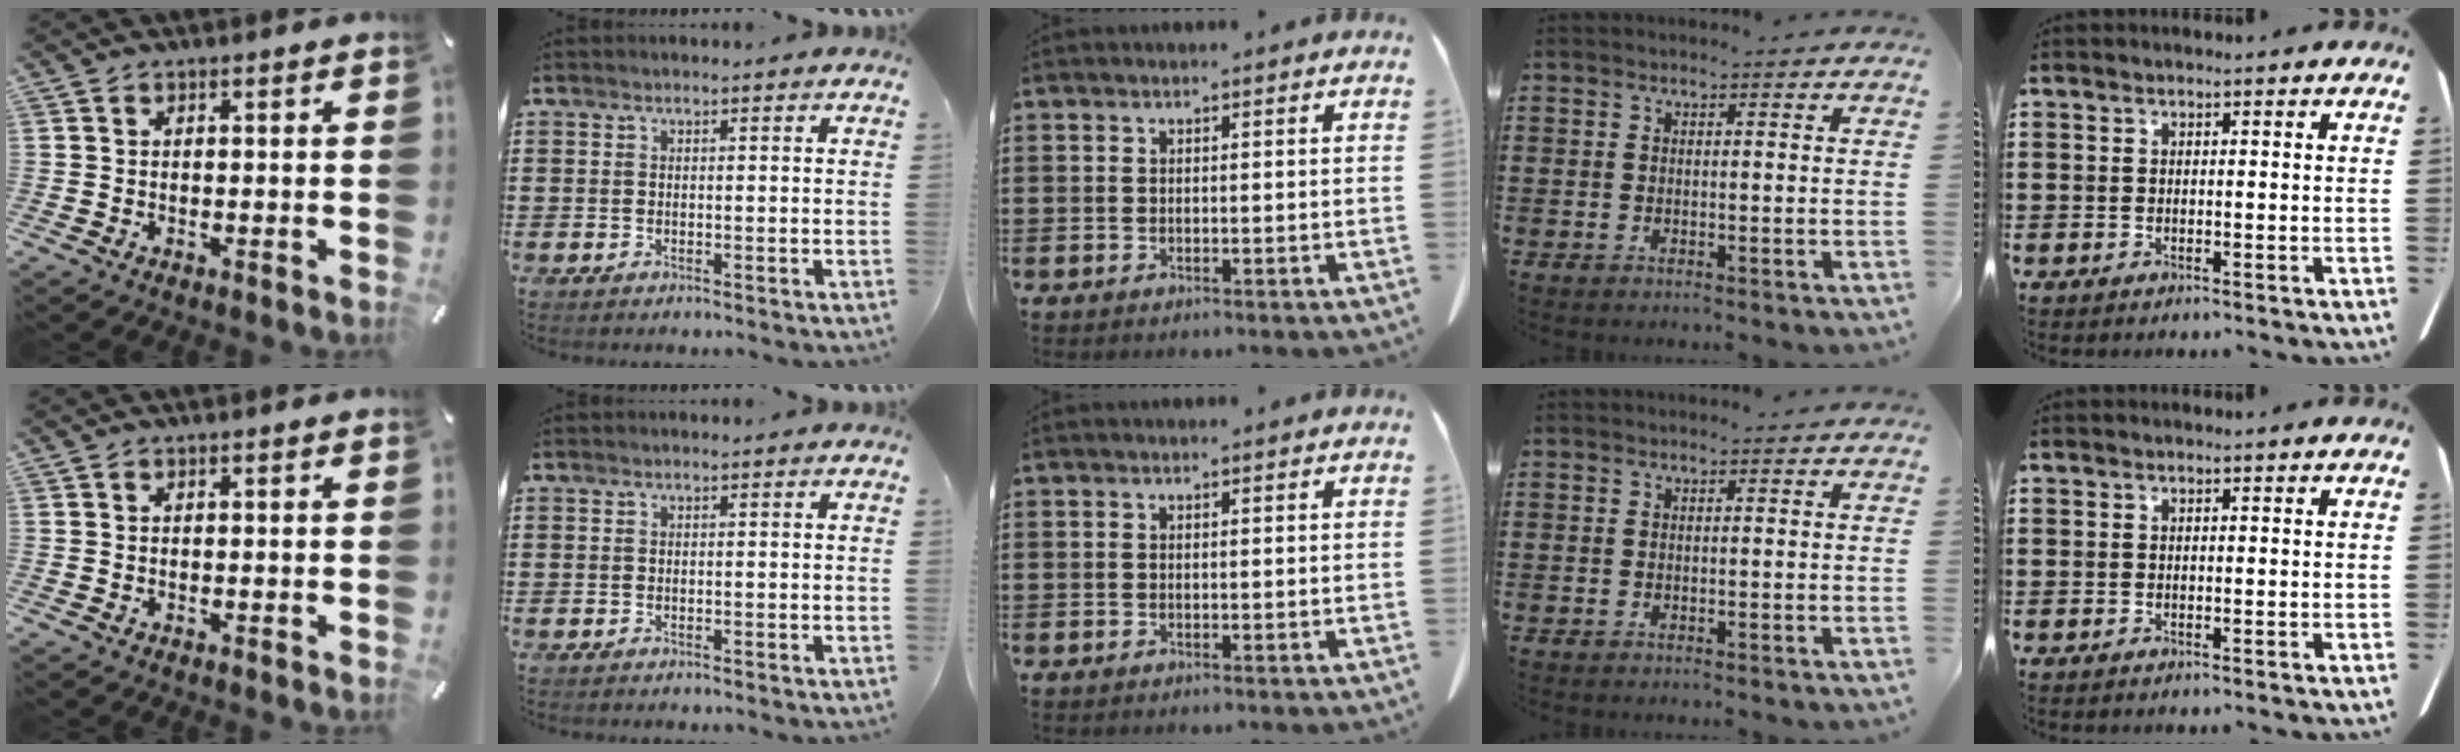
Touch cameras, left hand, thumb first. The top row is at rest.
{}